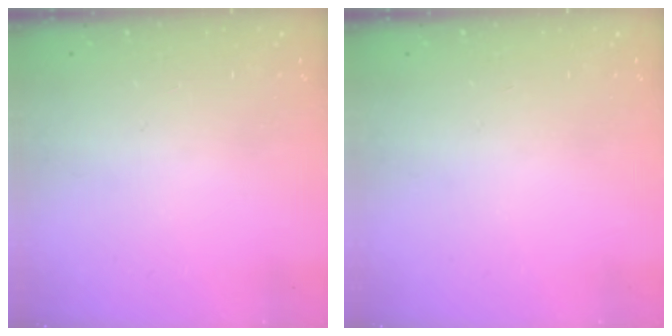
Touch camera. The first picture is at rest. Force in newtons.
{"total": 0.0}